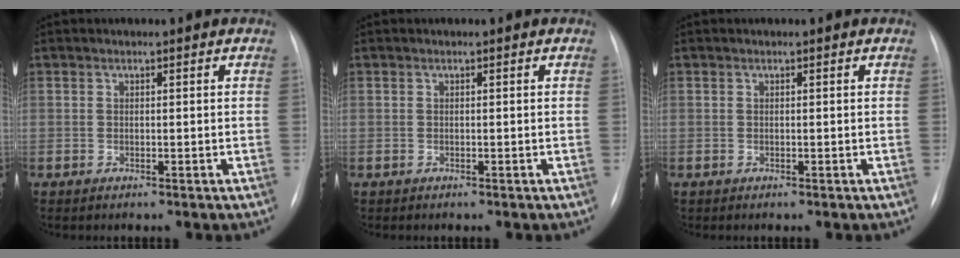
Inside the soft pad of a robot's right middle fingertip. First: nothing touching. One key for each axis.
{"total": 0.0}
{"total": 0.0}